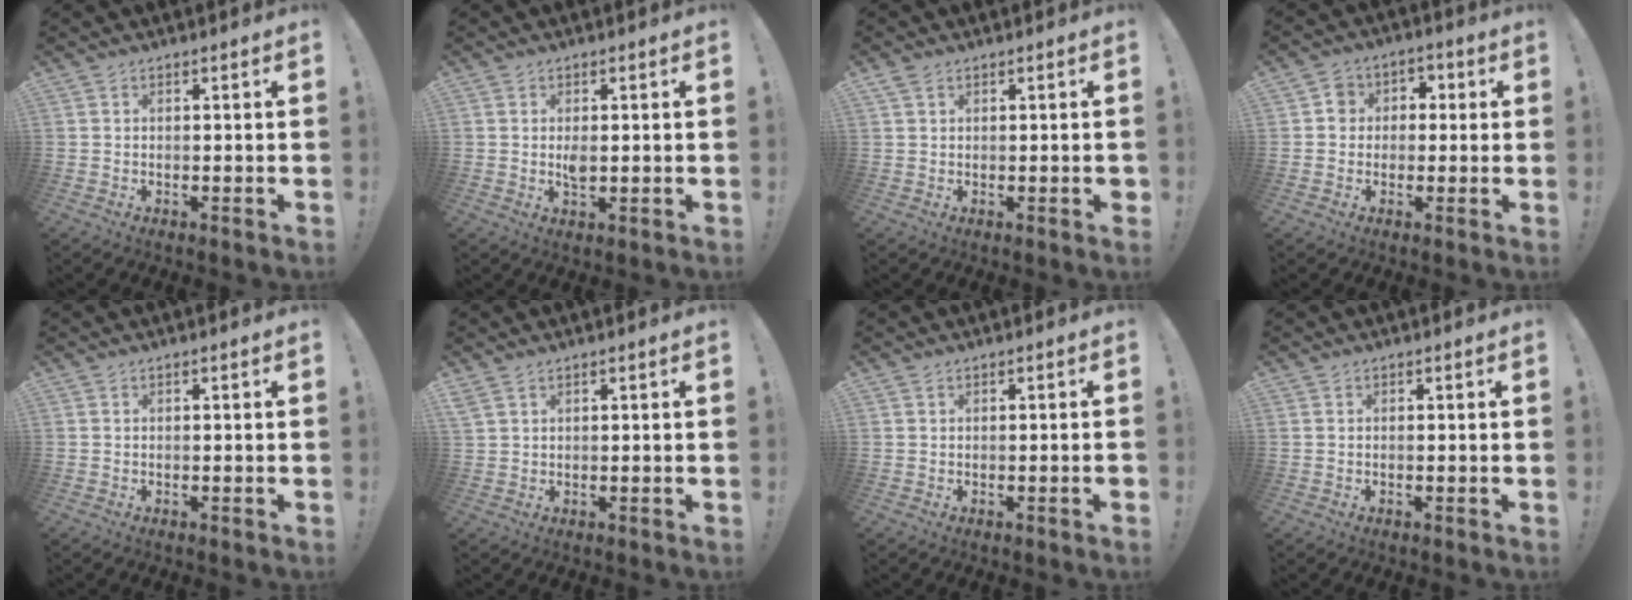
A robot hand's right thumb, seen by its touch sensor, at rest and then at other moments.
{"total": 2.7, "force": [0.3, 1.3, 2.3], "torque": [-0.030, -0.004, 0.002]}
{"total": 1.8, "force": [0.7, 0.8, 1.5], "torque": [-0.022, -0.001, 0.013]}
{"total": 6.3, "force": [-0.6, 5.9, 1.9], "torque": [-0.021, 0.021, -0.012]}
{"total": 0.0}
{"total": 2.1, "force": [1.3, 0.7, 1.4], "torque": [-0.030, 0.000, 0.025]}
{"total": 1.2, "force": [-0.5, -0.2, 1.1], "torque": [-0.019, 0.001, -0.009]}
{"total": 0.0}